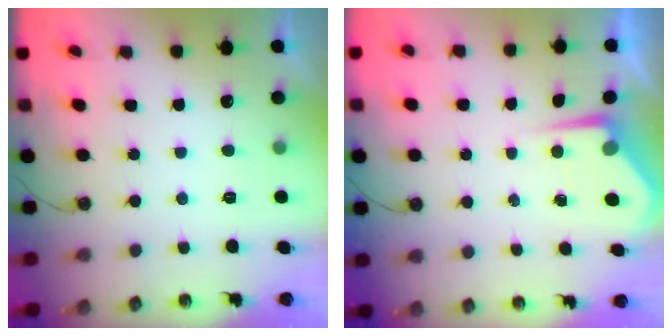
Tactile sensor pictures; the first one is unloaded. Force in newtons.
{"total": 4.7, "press": 4.7, "slide": 0.4}